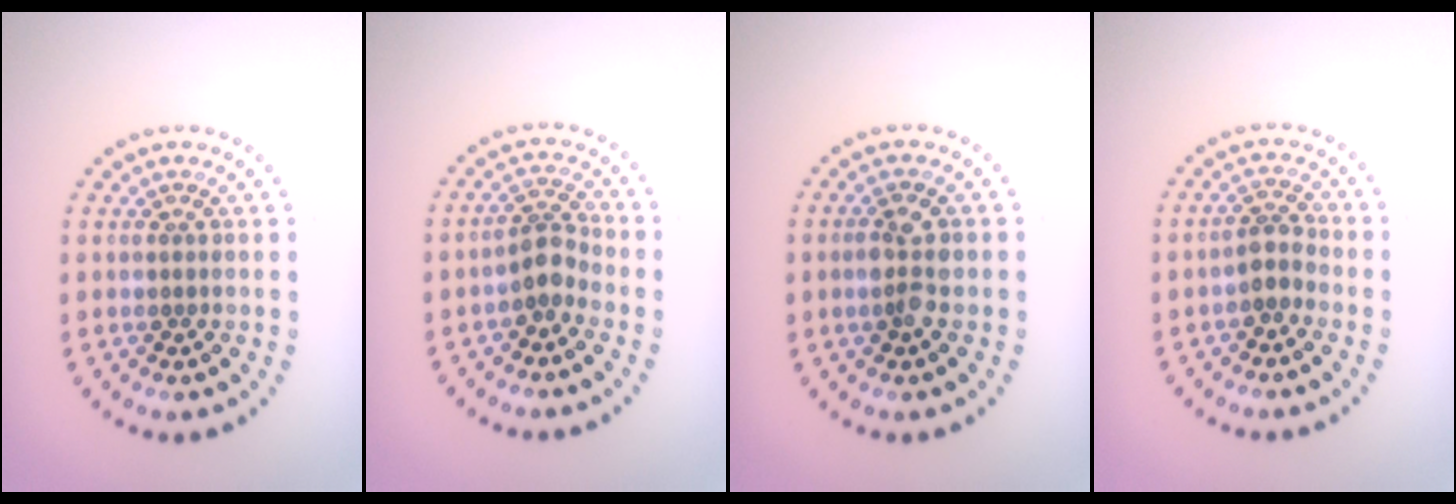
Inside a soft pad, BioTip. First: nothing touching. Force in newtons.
{"total": 2.4, "press": 1.9, "slide": 1.6}
{"total": 2.3, "press": 2.2, "slide": 0.6}
{"total": 1.9, "press": 1.6, "slide": 1.0}